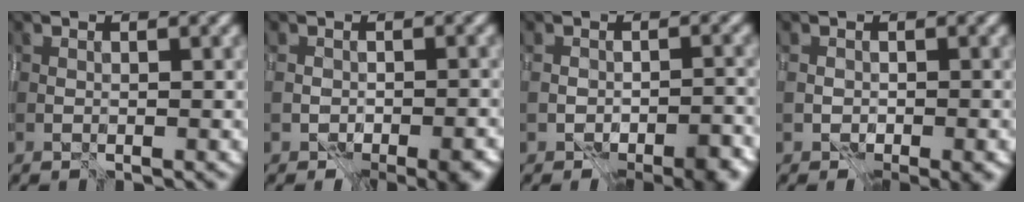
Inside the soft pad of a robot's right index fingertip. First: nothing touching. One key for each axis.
{"total": 4.0, "fx": -2.4, "fy": 1.8, "fz": 2.7, "tx": -0.027, "ty": -0.010, "tz": -0.028}
{"total": 4.1, "fx": -2.8, "fy": 1.6, "fz": 2.5, "tx": -0.033, "ty": -0.003, "tz": -0.035}
{"total": 2.1, "fx": -1.1, "fy": 1.0, "fz": 1.4, "tx": -0.023, "ty": -0.009, "tz": -0.011}